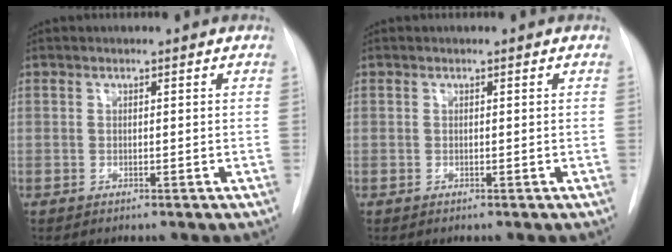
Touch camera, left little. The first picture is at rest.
{"total": 0.0}